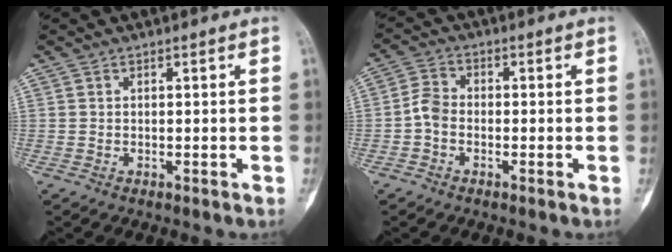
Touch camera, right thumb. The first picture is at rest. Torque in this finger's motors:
{"motor_torque": [0.13, -0.02, 0.15, -0.15, 0.11]}